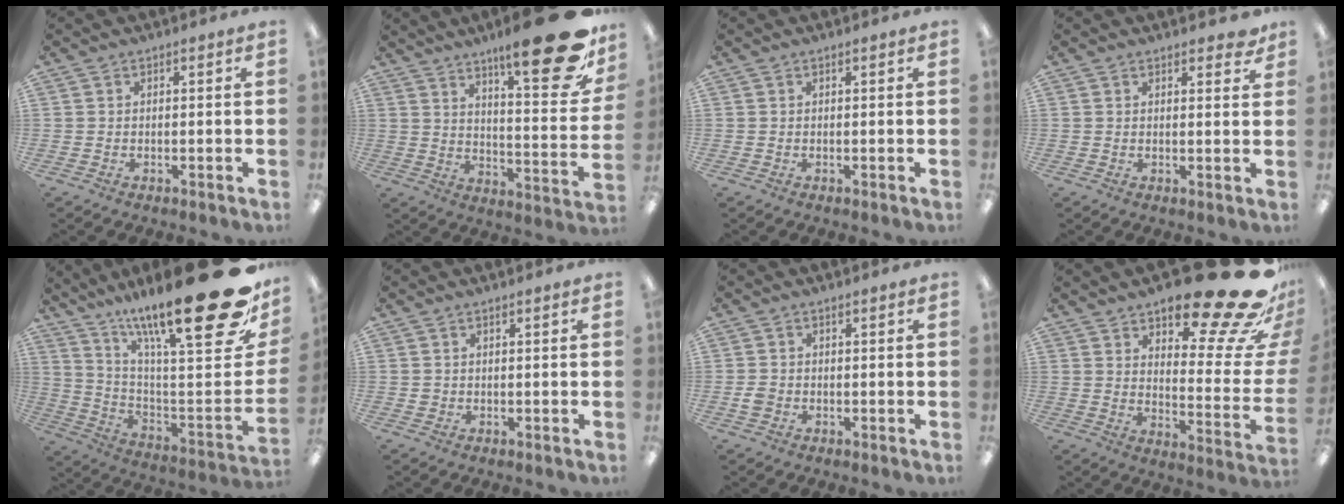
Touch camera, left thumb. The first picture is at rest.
{"total": 25.3, "force": [15.5, 6.5, 18.9], "torque": [-0.264, -0.105, 0.247]}
{"total": 0.0}
{"total": 2.5, "force": [2.0, 1.0, 1.2], "torque": [-0.003, -0.007, 0.031]}
{"total": 31.9, "force": [18.9, 7.8, 24.5], "torque": [-0.338, -0.141, 0.323]}
{"total": 0.9, "force": [0.4, 0.8, 0.2], "torque": [-0.006, 0.004, 0.007]}
{"total": 2.0, "force": [-0.4, 1.7, 0.9], "torque": [-0.015, 0.005, -0.008]}
{"total": 24.4, "force": [17.0, 7.6, 15.8], "torque": [-0.190, -0.126, 0.269]}